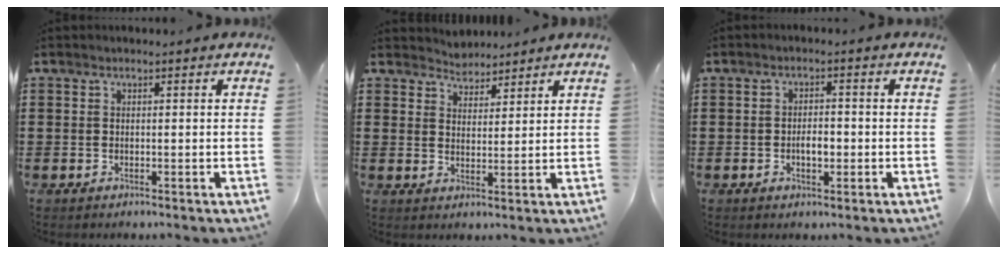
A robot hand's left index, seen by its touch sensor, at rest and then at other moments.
{"total": 3.3, "force": [3.0, 1.0, -0.8], "torque": [0.000, -0.006, 0.056]}
{"total": 2.9, "force": [-0.6, 1.3, 2.5], "torque": [-0.040, 0.000, -0.014]}